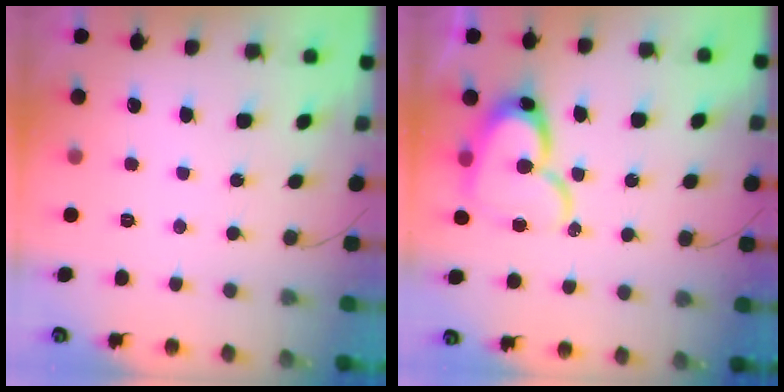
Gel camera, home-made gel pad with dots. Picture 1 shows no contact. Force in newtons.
{"total": 16.5, "press": 16.5, "slide": 1.3}